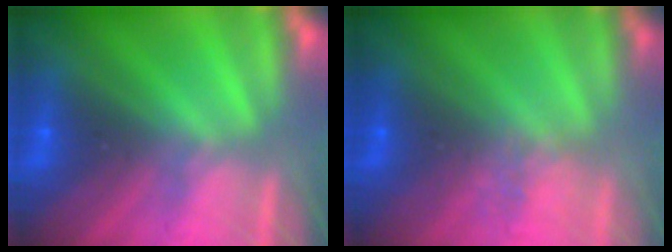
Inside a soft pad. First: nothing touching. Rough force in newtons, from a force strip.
{"total": 2.4}